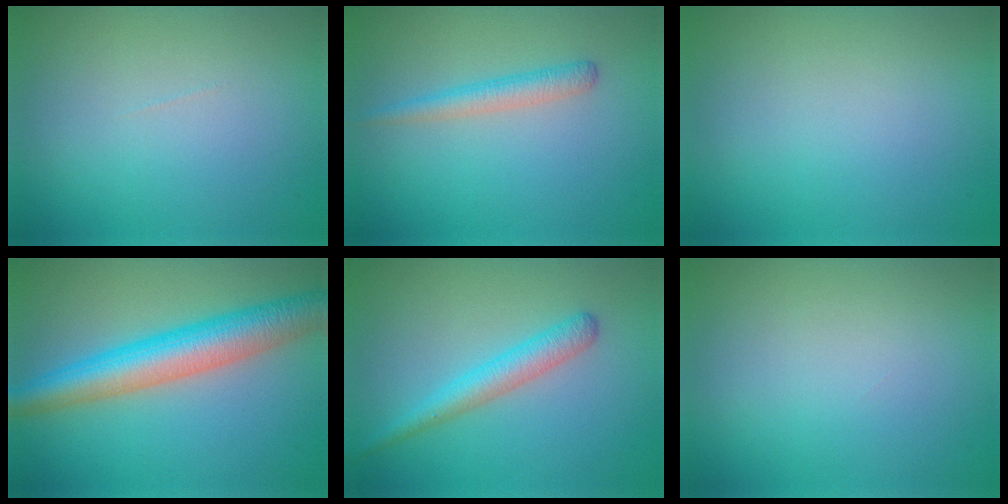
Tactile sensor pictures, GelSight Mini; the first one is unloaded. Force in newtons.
{"total": 1.9, "press": 1.9, "slide": 0.1}
{"total": 0.0}
{"total": 6.9, "press": 6.9, "slide": 0.4}
{"total": 2.7, "press": 2.7, "slide": 0.0}
{"total": 0.0}